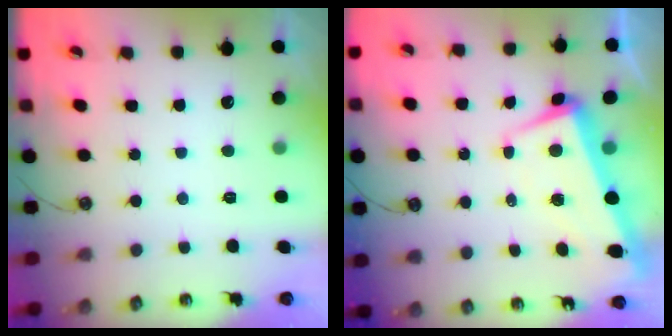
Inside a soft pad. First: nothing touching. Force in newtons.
{"total": 2.2, "press": 0.3, "slide": 2.1}